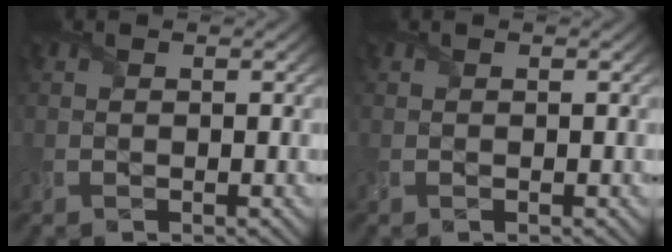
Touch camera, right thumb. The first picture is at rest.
{"total": 0.0}